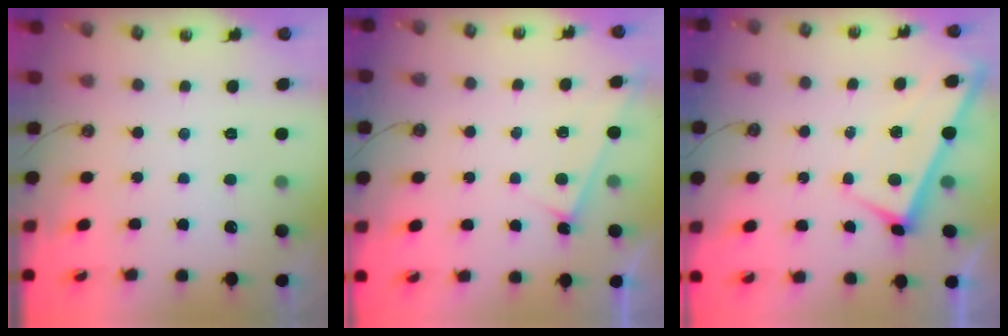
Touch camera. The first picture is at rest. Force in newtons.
{"total": 4.1, "press": 4.1, "slide": 0.1}
{"total": 1.8, "press": 1.8, "slide": 0.2}